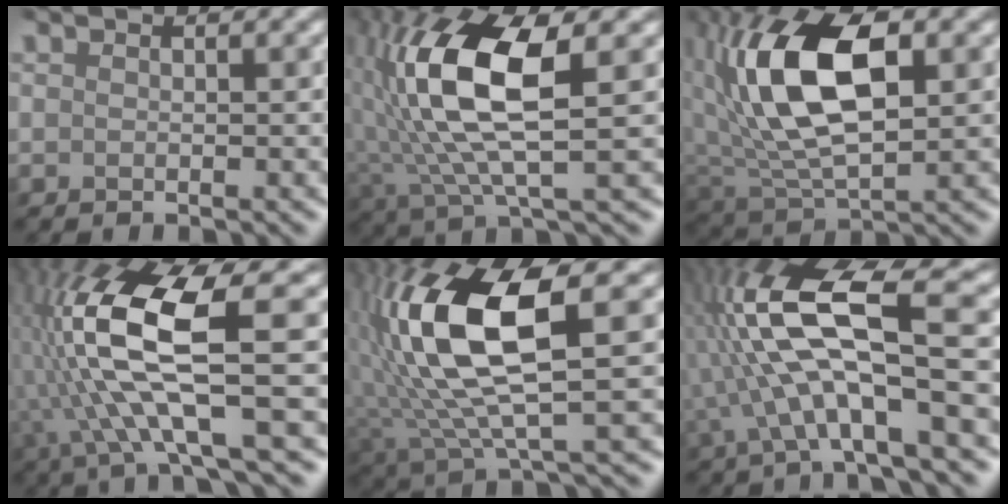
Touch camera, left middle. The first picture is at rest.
{"total": 9.7, "force": [1.8, 2.7, 9.2], "torque": [-0.194, 0.013, 0.038]}
{"total": 11.3, "force": [2.7, 5.7, 9.3], "torque": [-0.180, 0.018, 0.048]}
{"total": 10.4, "force": [0.1, 2.6, 10.1], "torque": [-0.210, 0.012, 0.002]}
{"total": 11.0, "force": [2.9, 3.1, 10.2], "torque": [-0.216, 0.007, 0.062]}
{"total": 10.8, "force": [0.0, 2.6, 10.4], "torque": [-0.203, 0.030, -0.003]}